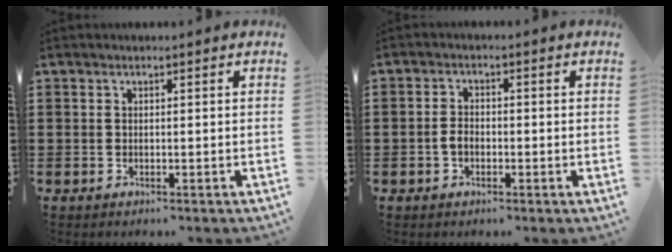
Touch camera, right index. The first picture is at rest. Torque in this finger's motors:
{"motor_torque": [1.24, 0.90, 0.18, 0.06]}